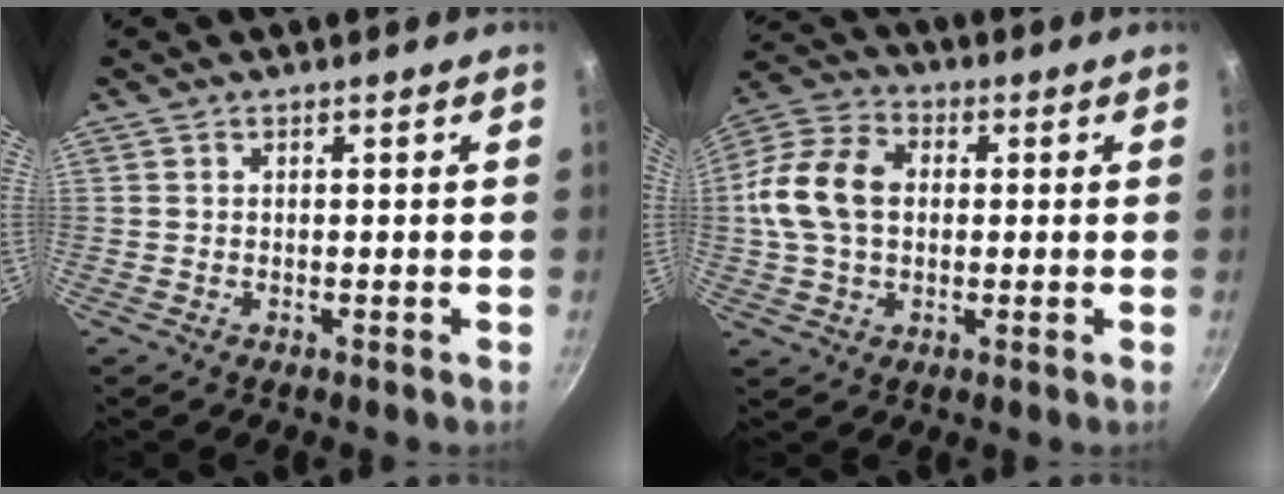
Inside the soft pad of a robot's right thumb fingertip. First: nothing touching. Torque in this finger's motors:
{"motor_torque": [0.02, 0.22, 0.24, -0.21, 0.15]}